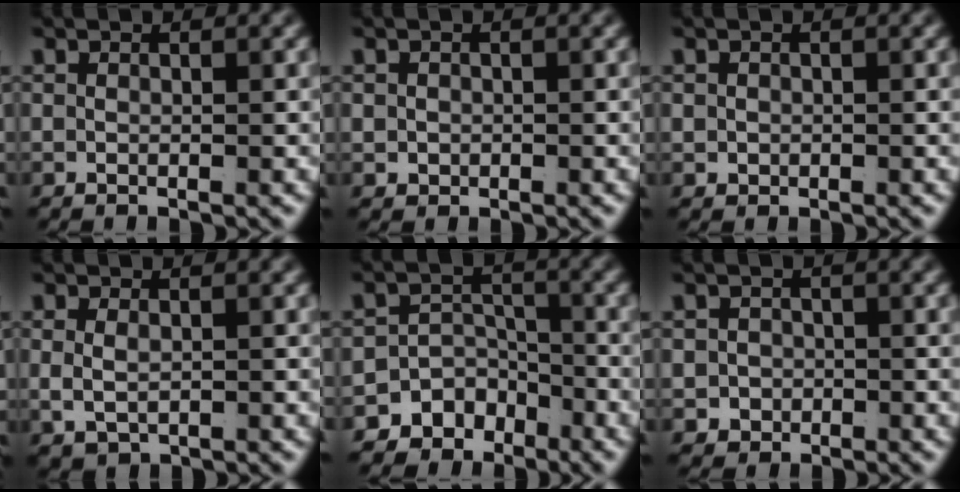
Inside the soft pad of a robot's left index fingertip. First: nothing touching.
{"total": 1.4, "force": [-0.2, 1.3, 0.5], "torque": [-0.021, -0.013, 0.005]}
{"total": 1.1, "force": [-0.1, 1.0, 0.4], "torque": [-0.018, -0.011, 0.007]}
{"total": 1.9, "force": [0.0, 1.3, 1.4], "torque": [-0.036, -0.018, 0.018]}
{"total": 8.7, "force": [-5.1, 6.6, 2.5], "torque": [-0.047, -0.025, -0.090]}
{"total": 3.6, "force": [-1.3, 3.3, 0.8], "torque": [-0.021, -0.020, -0.019]}